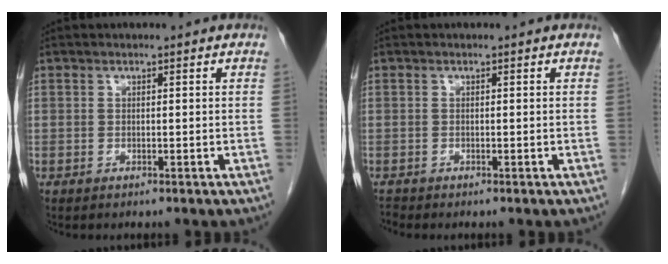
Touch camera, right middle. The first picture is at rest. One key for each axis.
{"total": 0.6, "fx": -0.5, "fy": -0.1, "fz": -0.2, "tx": -0.004, "ty": -0.007, "tz": -0.012}